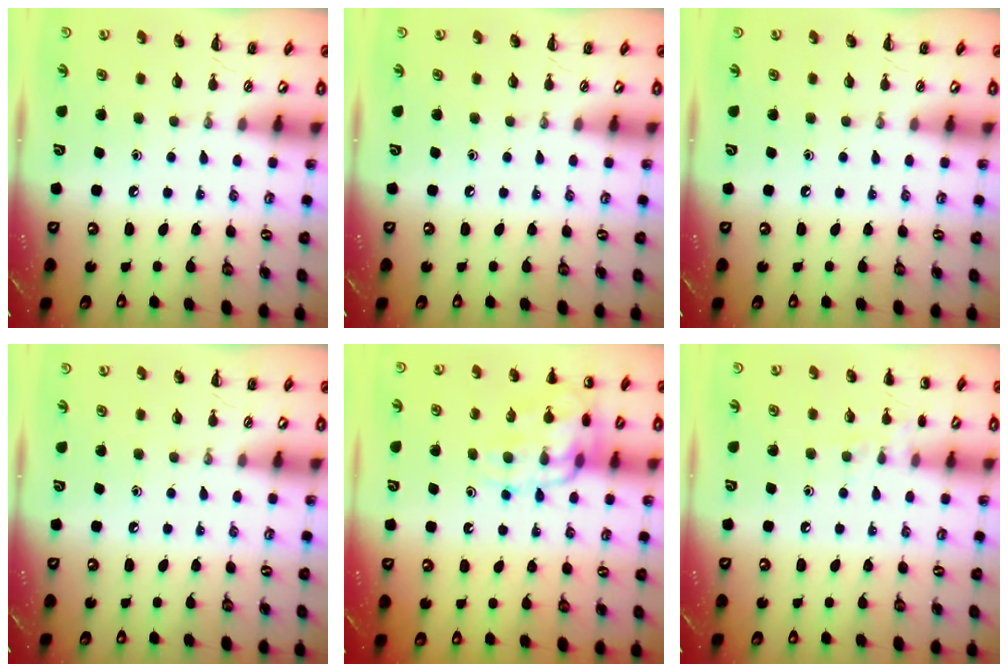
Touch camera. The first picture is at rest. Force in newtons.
{"total": 0.0}
{"total": 0.0}
{"total": 0.0}
{"total": 15.2, "press": 15.0, "slide": 2.4}
{"total": 6.3, "press": 6.2, "slide": 1.2}